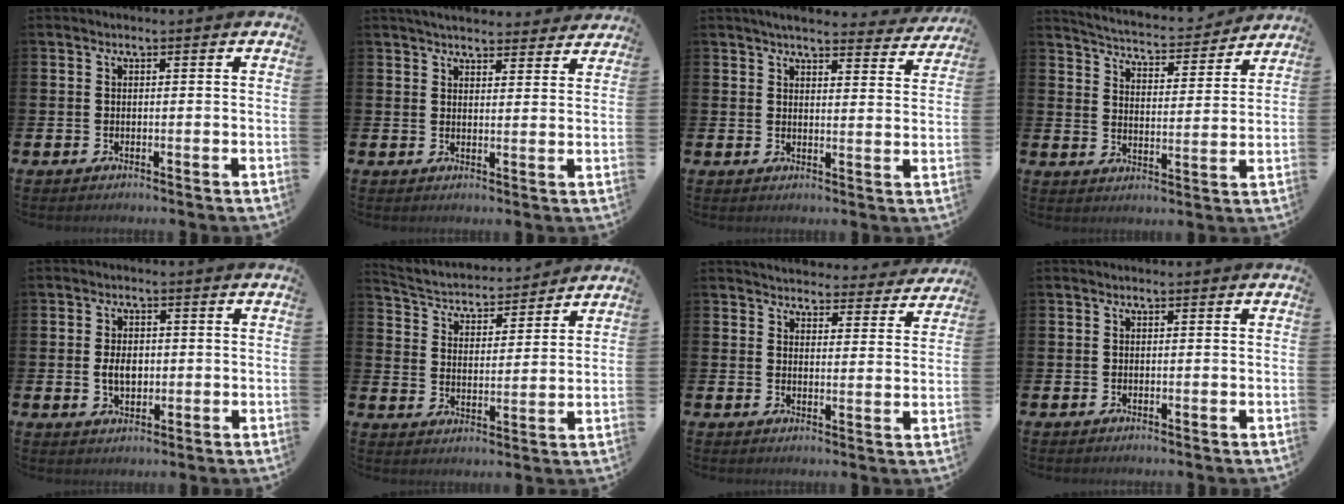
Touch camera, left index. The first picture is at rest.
{"total": 3.9, "force": [3.8, 0.7, 0.6], "torque": [-0.013, -0.021, 0.069]}
{"total": 4.2, "force": [3.9, 0.7, 1.3], "torque": [-0.029, -0.025, 0.067]}
{"total": 5.0, "force": [4.9, 0.6, 0.6], "torque": [-0.039, -0.040, 0.081]}
{"total": 3.6, "force": [0.0, 2.4, 2.7], "torque": [-0.035, 0.001, -0.006]}
{"total": 4.2, "force": [3.9, 1.4, 0.5], "torque": [-0.039, -0.034, 0.062]}
{"total": 3.9, "force": [3.8, 0.8, 0.1], "torque": [-0.009, -0.032, 0.065]}
{"total": 0.0}